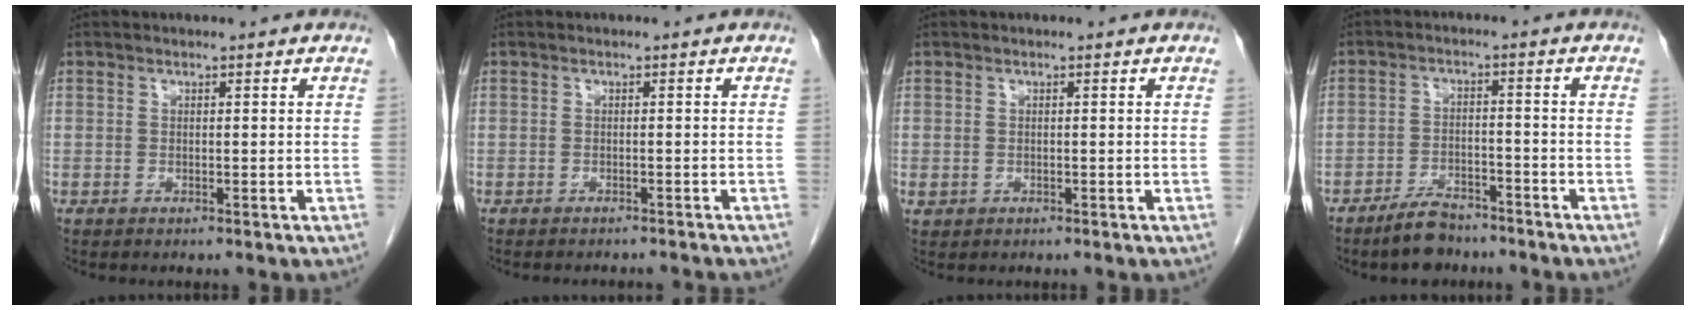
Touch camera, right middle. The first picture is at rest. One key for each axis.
{"total": 4.9, "fx": -4.6, "fy": 1.0, "fz": 1.5, "tx": -0.015, "ty": -0.006, "tz": -0.054}
{"total": 0.9, "fx": -0.1, "fy": 0.8, "fz": 0.4, "tx": -0.011, "ty": 0.000, "tz": 0.003}
{"total": 5.6, "fx": -4.8, "fy": 2.1, "fz": 2.2, "tx": -0.044, "ty": -0.003, "tz": -0.081}